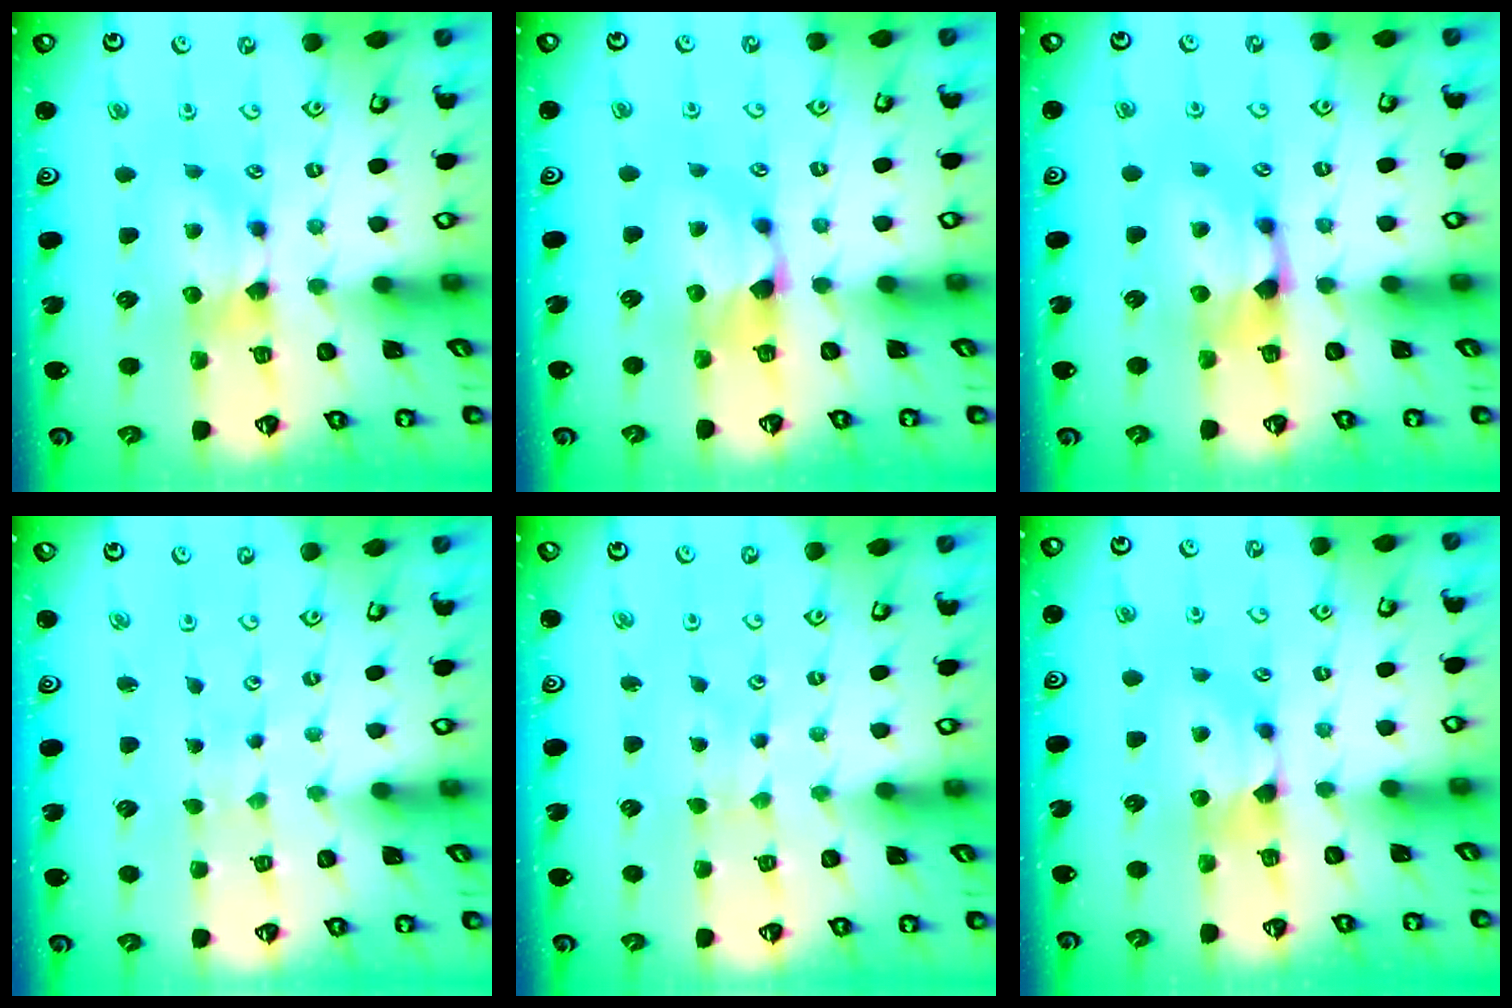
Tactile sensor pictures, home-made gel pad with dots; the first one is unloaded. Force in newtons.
{"total": 1.6, "press": 1.2, "slide": 1.0}
{"total": 1.7, "press": 1.1, "slide": 1.3}
{"total": 6.1, "press": 6.1, "slide": 0.3}
{"total": 3.6, "press": 3.6, "slide": 0.1}
{"total": 0.9, "press": 0.6, "slide": 0.7}